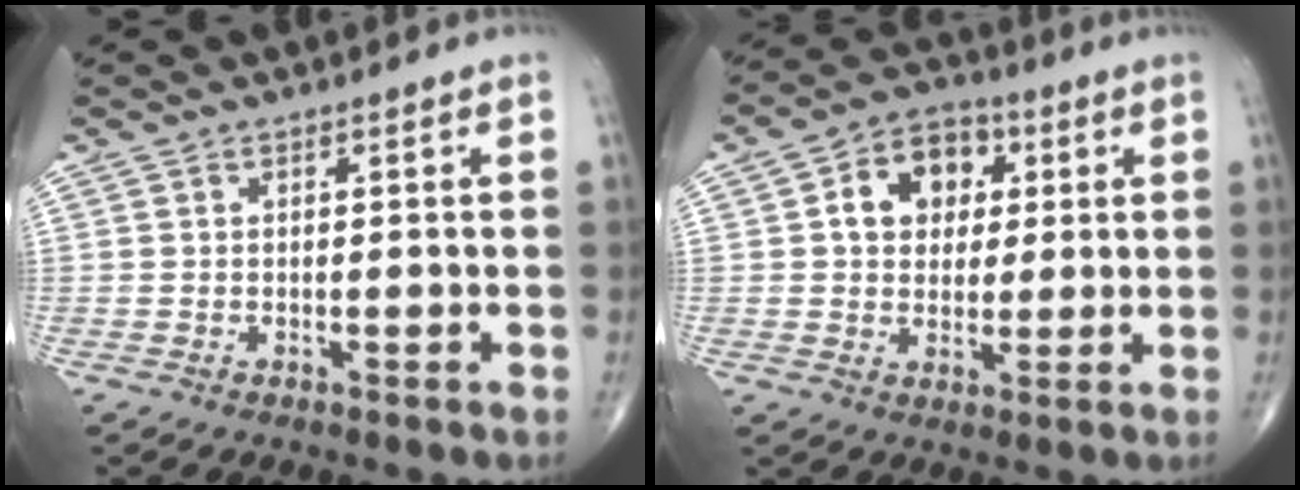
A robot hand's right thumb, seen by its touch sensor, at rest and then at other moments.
{"total": 10.3, "force": [2.5, 7.7, 6.3], "torque": [-0.059, 0.005, 0.034]}